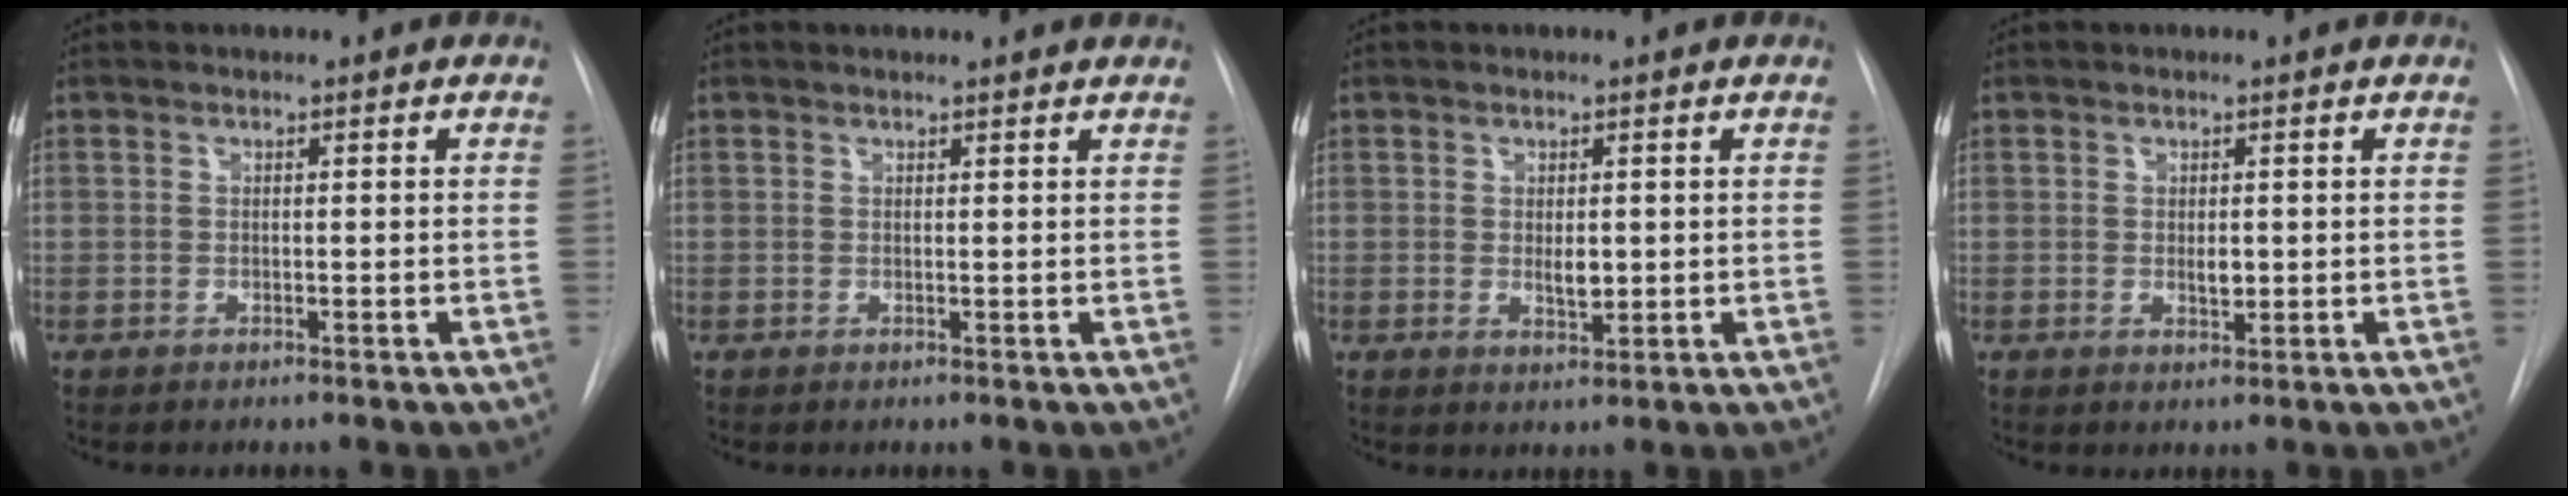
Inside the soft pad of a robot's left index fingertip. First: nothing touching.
{"total": 2.5, "force": [2.4, 0.3, 0.4], "torque": [-0.010, 0.006, 0.019]}
{"total": 2.4, "force": [-0.1, 1.2, 2.1], "torque": [-0.034, -0.008, 0.002]}
{"total": 1.8, "force": [-0.1, 1.0, 1.5], "torque": [-0.024, -0.006, -0.001]}